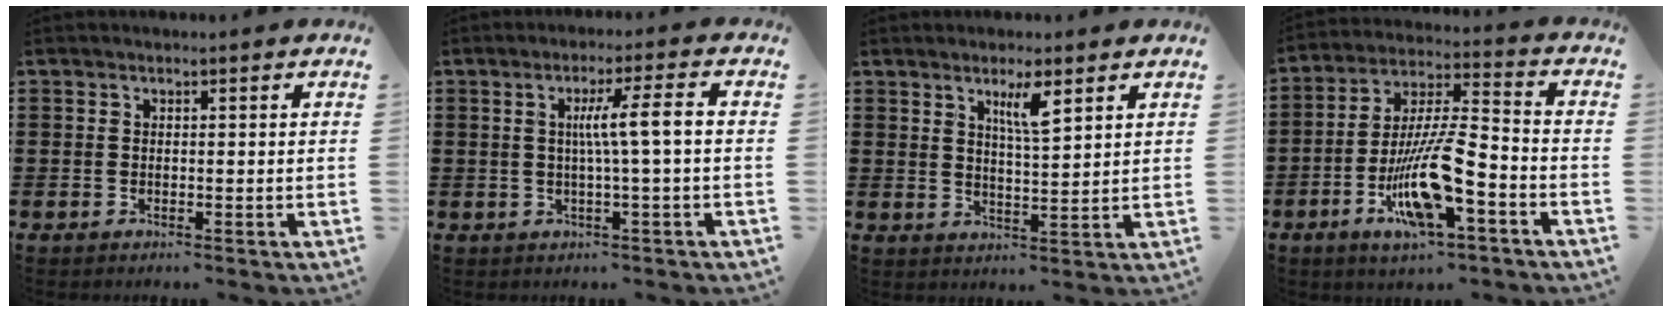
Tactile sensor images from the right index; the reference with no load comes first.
{"total": 5.5, "force": [0.1, -0.2, 5.5], "torque": [-0.102, -0.004, -0.005]}
{"total": 4.4, "force": [2.7, 0.7, 3.4], "torque": [-0.058, -0.002, 0.042]}
{"total": 13.4, "force": [-5.7, 3.7, 11.6], "torque": [-0.238, -0.003, -0.106]}